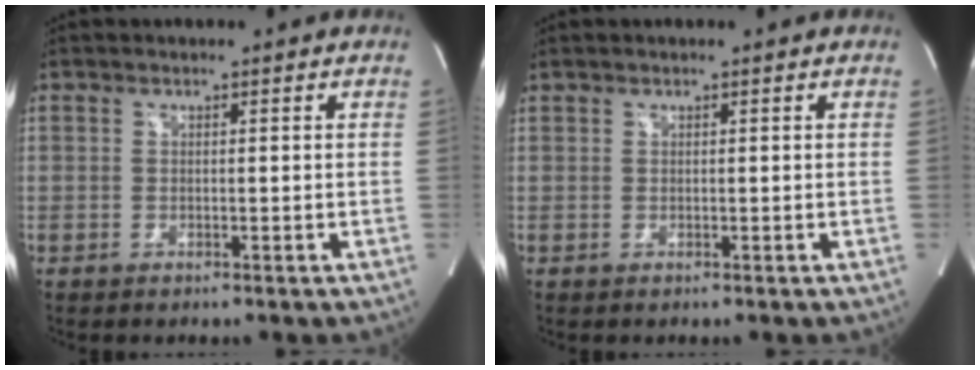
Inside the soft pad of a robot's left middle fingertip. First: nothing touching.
{"total": 0.0}